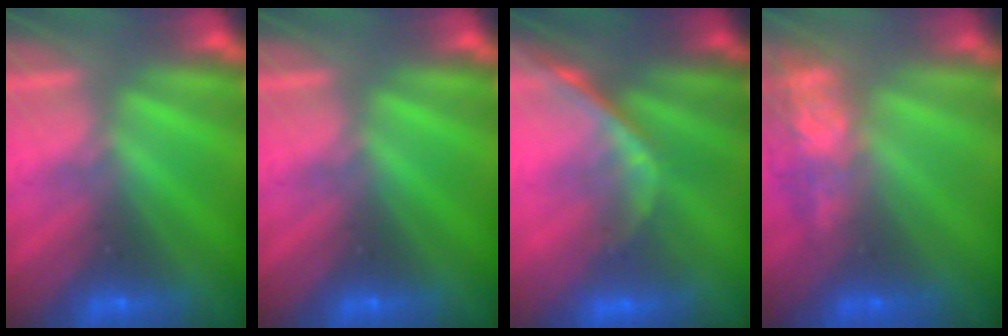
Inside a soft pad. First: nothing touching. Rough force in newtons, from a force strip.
{"total": 0.0}
{"total": 1.2}
{"total": 7.6}